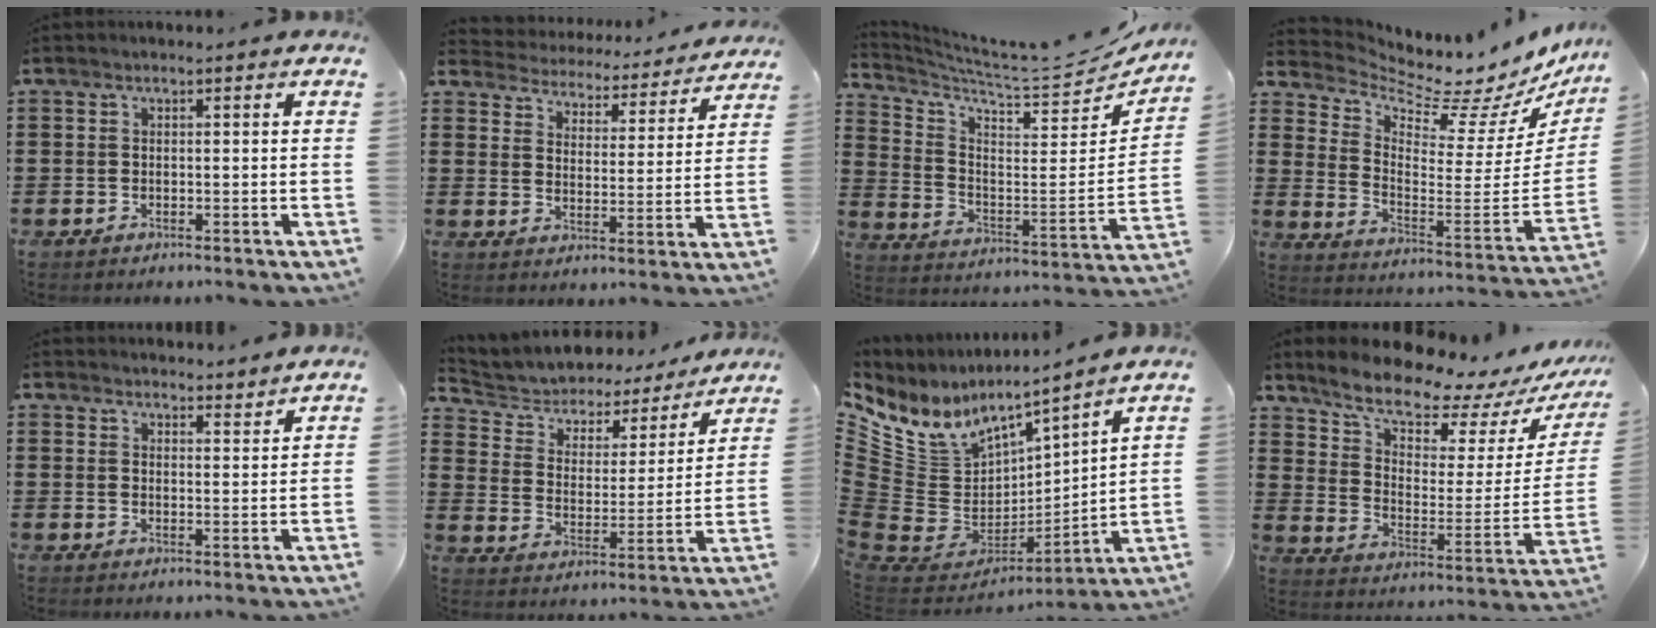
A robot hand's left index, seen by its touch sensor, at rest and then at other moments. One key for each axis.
{"total": 3.8, "fx": 3.8, "fy": 0.1, "fz": -0.4, "tx": -0.021, "ty": -0.039, "tz": 0.058}
{"total": 6.0, "fx": 5.5, "fy": 0.8, "fz": 2.4, "tx": -0.070, "ty": -0.056, "tz": 0.085}
{"total": 5.2, "fx": 4.8, "fy": 1.0, "fz": 1.7, "tx": -0.043, "ty": -0.073, "tz": 0.071}
{"total": 2.8, "fx": 2.8, "fy": 0.2, "fz": 0.1, "tx": -0.002, "ty": -0.011, "tz": 0.053}
{"total": 4.1, "fx": 3.7, "fy": 1.8, "fz": 0.5, "tx": -0.038, "ty": -0.029, "tz": 0.055}
{"total": 8.0, "fx": 4.1, "fy": 6.4, "fz": 2.4, "tx": -0.105, "ty": -0.053, "tz": 0.073}
{"total": 10.0, "fx": 9.1, "fy": 2.3, "fz": 3.3, "tx": -0.090, "ty": -0.075, "tz": 0.157}